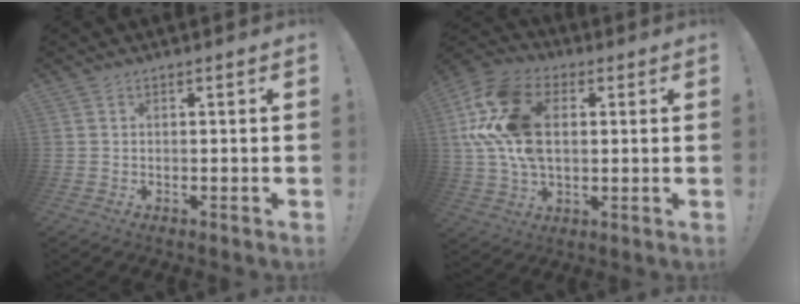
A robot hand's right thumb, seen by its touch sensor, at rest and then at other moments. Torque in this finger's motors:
{"motor_torque": [2.41, 2.24, 1.49, -0.06, 0.38]}